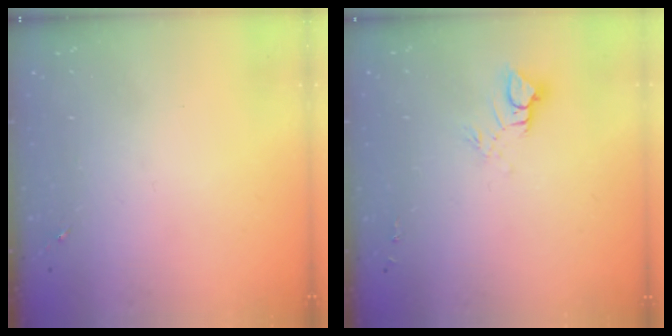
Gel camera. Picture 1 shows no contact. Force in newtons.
{"total": 6.3, "press": 6.3, "slide": 0.5}